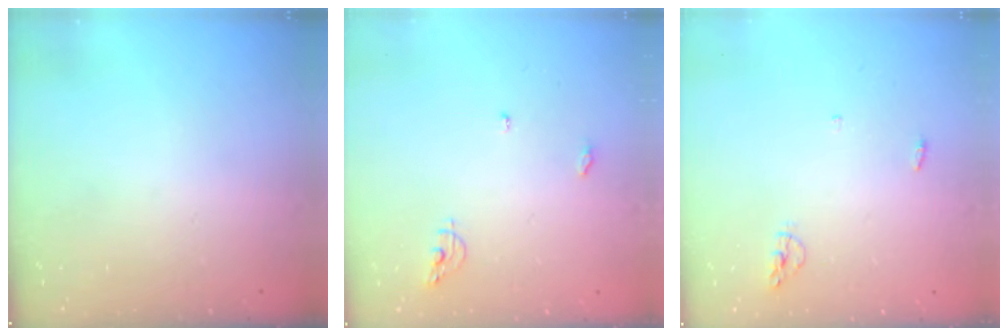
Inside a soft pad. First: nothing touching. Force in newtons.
{"total": 5.4, "press": 5.4, "slide": 0.4}
{"total": 4.3, "press": 4.1, "slide": 1.0}